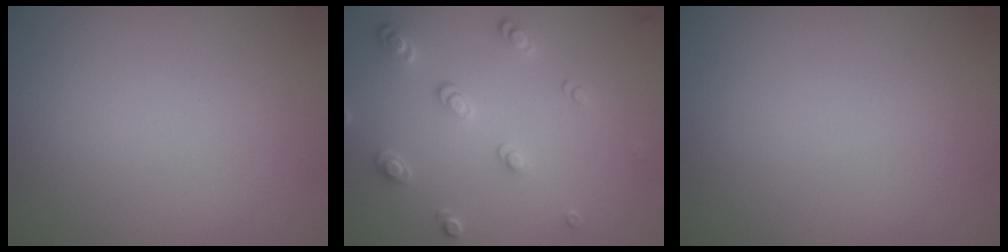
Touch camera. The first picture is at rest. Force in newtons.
{"total": 2.6, "press": 2.5, "slide": 0.7}
{"total": 0.0}